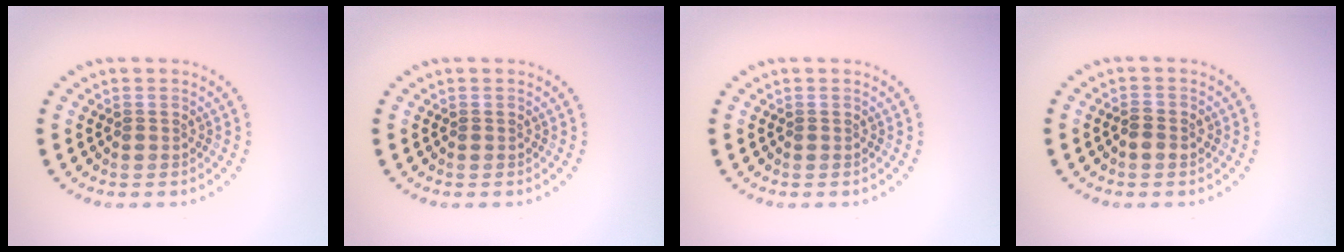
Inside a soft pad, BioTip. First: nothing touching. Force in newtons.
{"total": 0.0}
{"total": 0.0}
{"total": 1.4, "press": 1.4, "slide": 0.3}